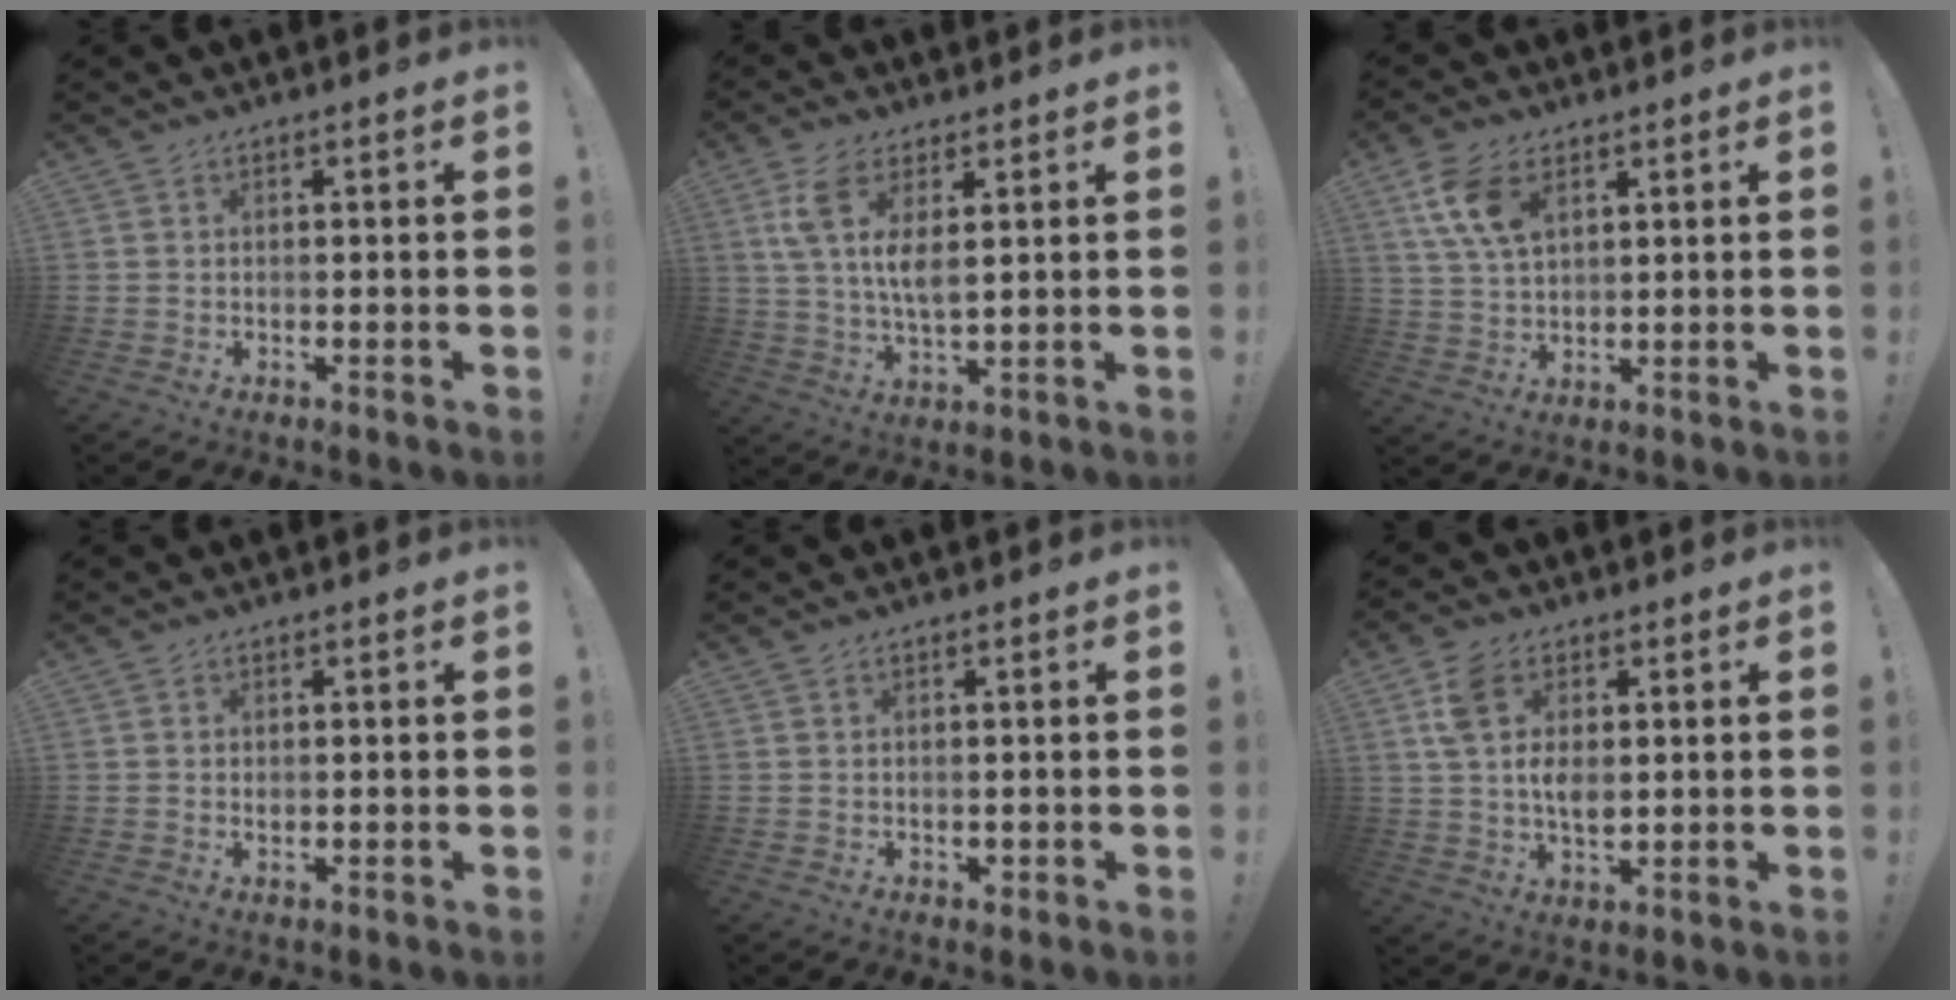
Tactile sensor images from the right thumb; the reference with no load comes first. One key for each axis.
{"total": 10.1, "fx": 4.3, "fy": 4.1, "fz": 8.2, "tx": -0.153, "ty": -0.023, "tz": 0.078}
{"total": 10.3, "fx": 4.9, "fy": 5.8, "fz": 7.0, "tx": -0.137, "ty": -0.014, "tz": 0.092}
{"total": 0.6, "fx": 0.2, "fy": 0.5, "fz": 0.1, "tx": -0.004, "ty": 0.001, "tz": 0.003}
{"total": 0.8, "fx": 0.2, "fy": 0.7, "fz": 0.4, "tx": -0.005, "ty": 0.001, "tz": 0.003}
{"total": 10.2, "fx": 2.5, "fy": 6.8, "fz": 7.2, "tx": -0.139, "ty": -0.006, "tz": 0.048}